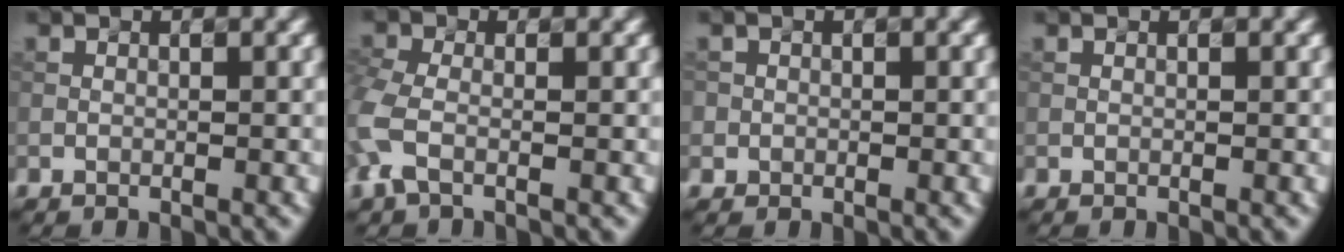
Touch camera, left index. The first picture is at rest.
{"total": 3.5, "force": [-1.3, 2.0, 2.6], "torque": [-0.076, 0.001, -0.037]}
{"total": 1.0, "force": [-0.1, 0.9, -0.3], "torque": [0.013, -0.001, -0.003]}
{"total": 0.0}